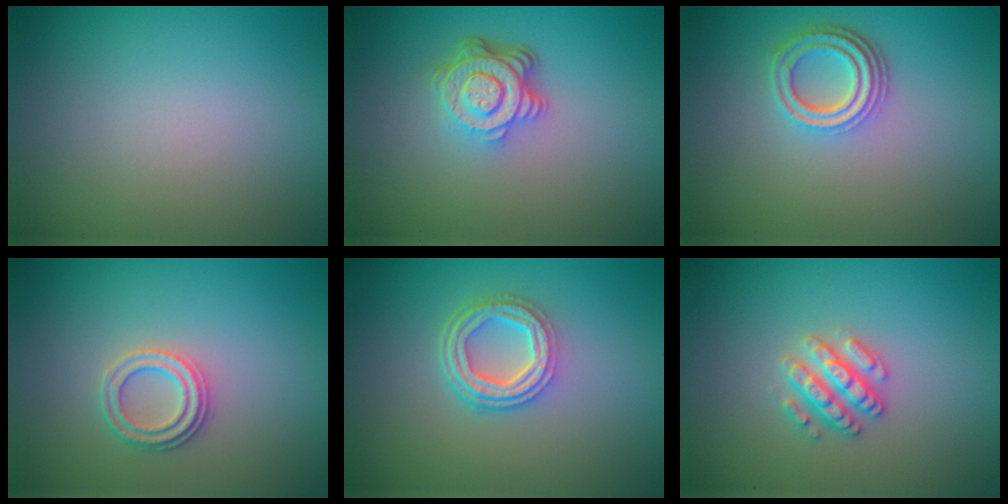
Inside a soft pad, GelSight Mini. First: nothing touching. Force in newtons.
{"total": 4.9, "press": 3.4, "slide": 3.5}
{"total": 3.7, "press": 2.9, "slide": 2.3}
{"total": 2.4, "press": 2.0, "slide": 1.2}
{"total": 4.3, "press": 3.3, "slide": 2.8}
{"total": 2.6, "press": 2.6, "slide": 0.3}